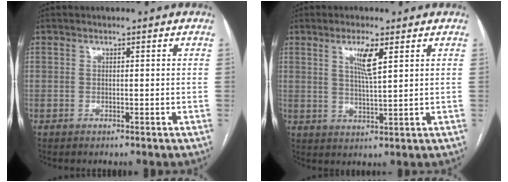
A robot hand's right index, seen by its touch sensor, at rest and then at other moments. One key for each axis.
{"total": 4.8, "fx": 2.2, "fy": 0.2, "fz": 4.2, "tx": -0.080, "ty": -0.005, "tz": 0.042}